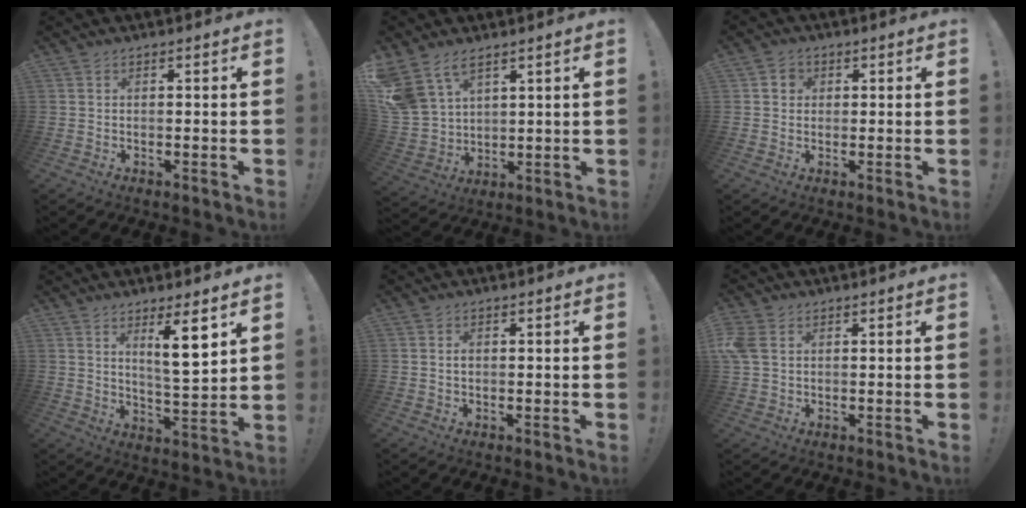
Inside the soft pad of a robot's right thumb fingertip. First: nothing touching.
{"total": 10.7, "force": [7.2, 6.4, 4.6], "torque": [-0.114, -0.039, 0.147]}
{"total": 3.2, "force": [0.7, 3.0, 1.0], "torque": [-0.008, 0.000, 0.011]}
{"total": 10.3, "force": [5.3, 1.6, 8.7], "torque": [-0.131, -0.027, 0.082]}
{"total": 0.9, "force": [-0.1, 0.9, 0.3], "torque": [-0.015, 0.008, 0.000]}
{"total": 5.5, "force": [1.4, 4.1, 3.4], "torque": [-0.074, 0.006, 0.030]}